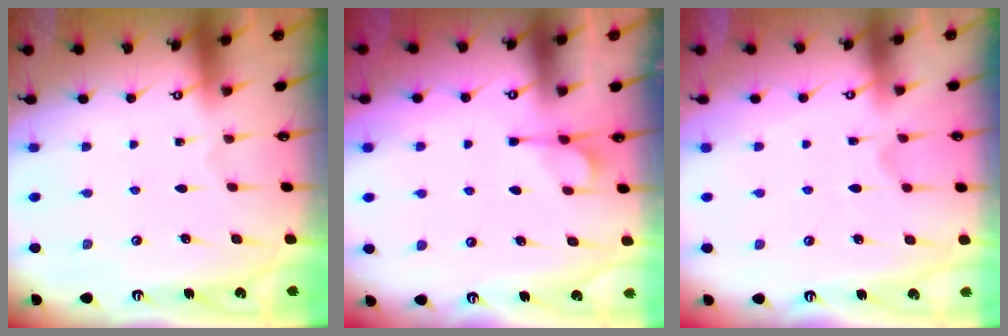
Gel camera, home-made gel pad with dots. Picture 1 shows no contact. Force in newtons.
{"total": 2.1, "press": 1.9, "slide": 0.9}
{"total": 2.1, "press": 1.8, "slide": 1.2}